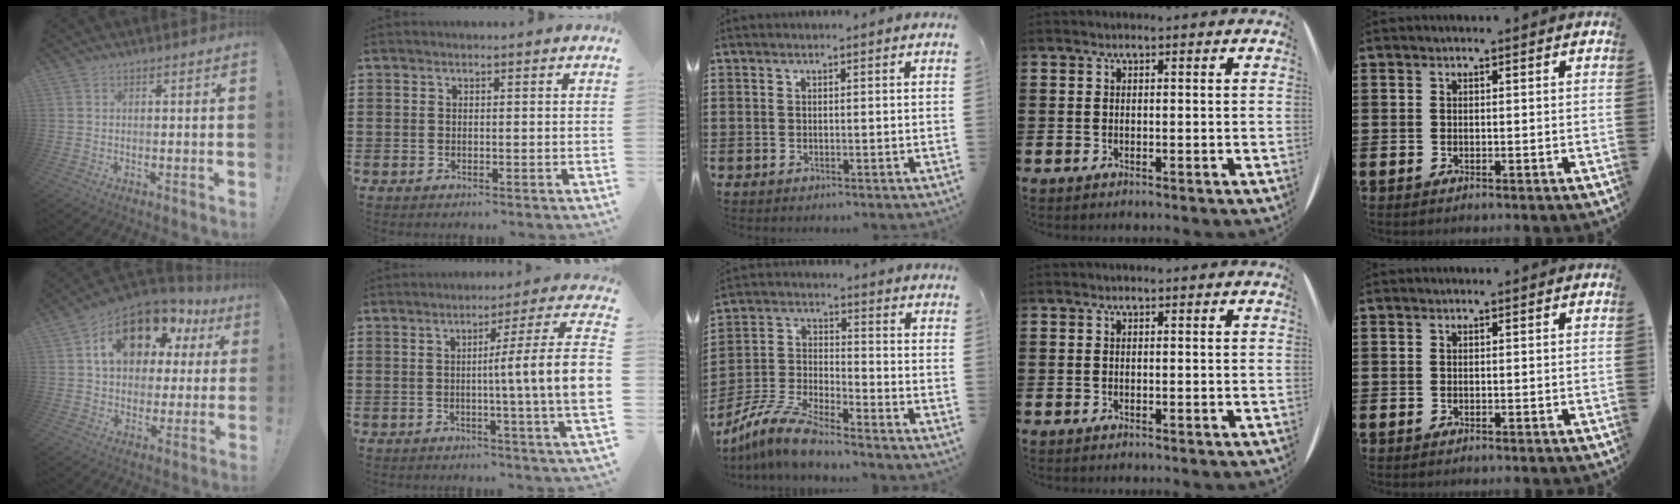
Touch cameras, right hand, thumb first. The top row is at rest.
{"thumb": {"total": 17.3, "force": [8.4, 10.5, 10.9], "torque": [-0.173, -0.034, 0.153]}, "index": {"total": 9.2, "force": [-0.4, -1.0, 9.1], "torque": [-0.150, -0.018, -0.017]}, "middle": {"total": 8.8, "force": [-7.9, 0.8, 3.8], "torque": [-0.092, 0.003, -0.158]}}